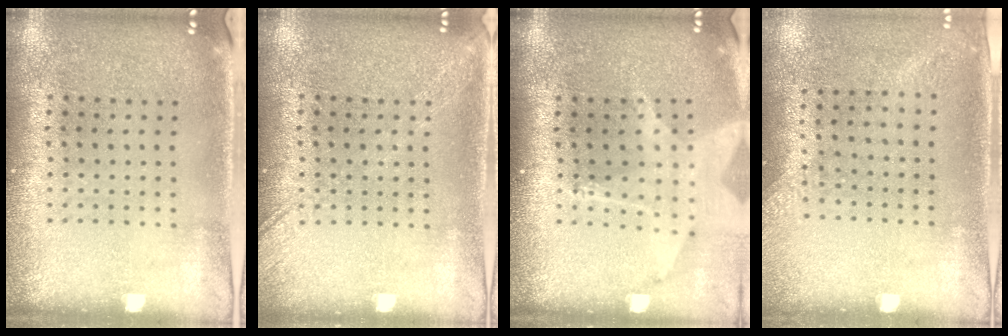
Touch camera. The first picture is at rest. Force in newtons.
{"total": 1.8, "press": 1.8, "slide": 0.2}
{"total": 1.9, "press": 1.5, "slide": 1.2}
{"total": 1.3, "press": 1.0, "slide": 0.8}